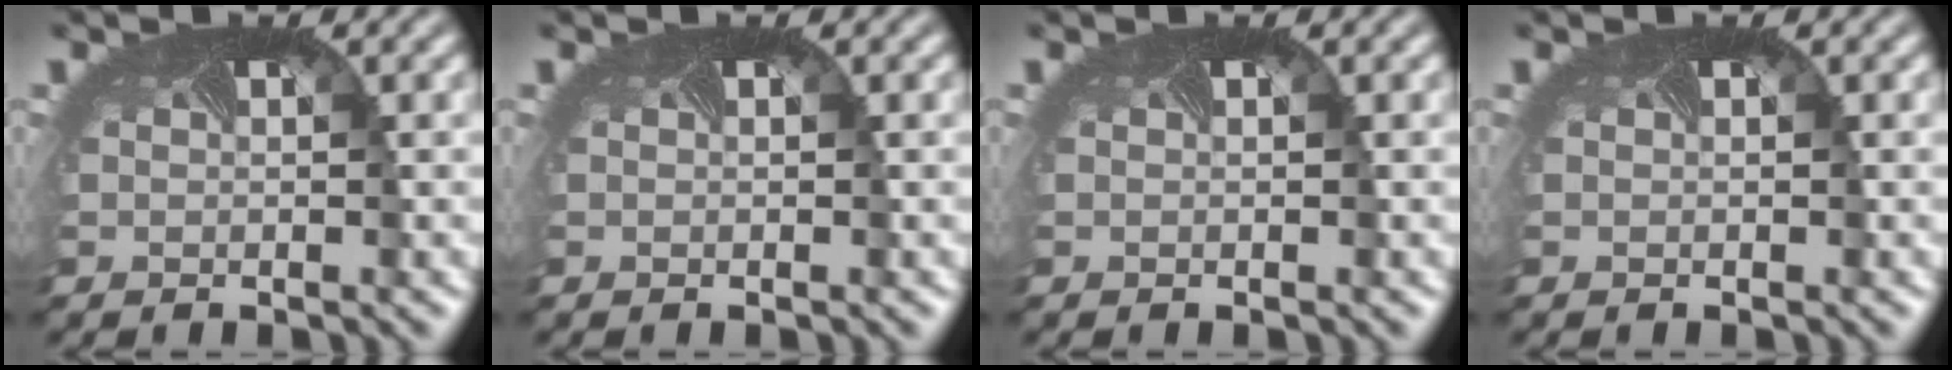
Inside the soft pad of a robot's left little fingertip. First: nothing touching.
{"total": 0.0}
{"total": 0.0}
{"total": 0.0}